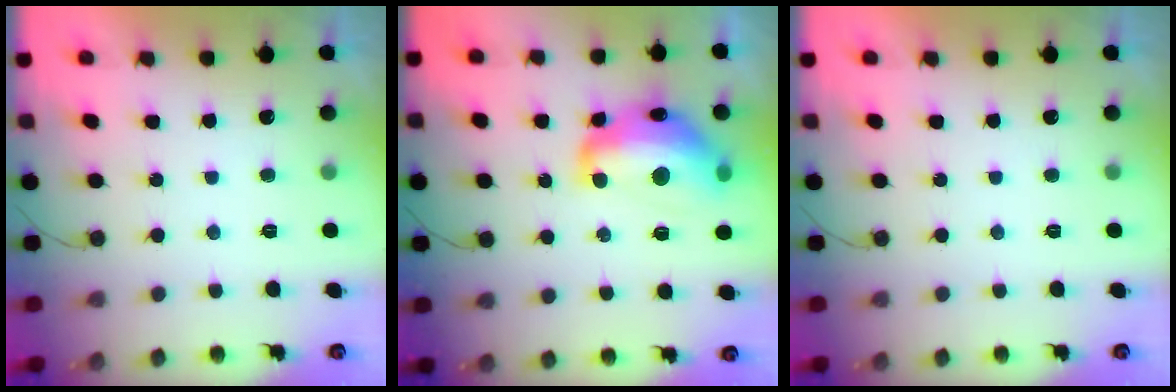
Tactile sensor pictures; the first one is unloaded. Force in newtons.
{"total": 15.6, "press": 15.6, "slide": 0.9}
{"total": 0.0}